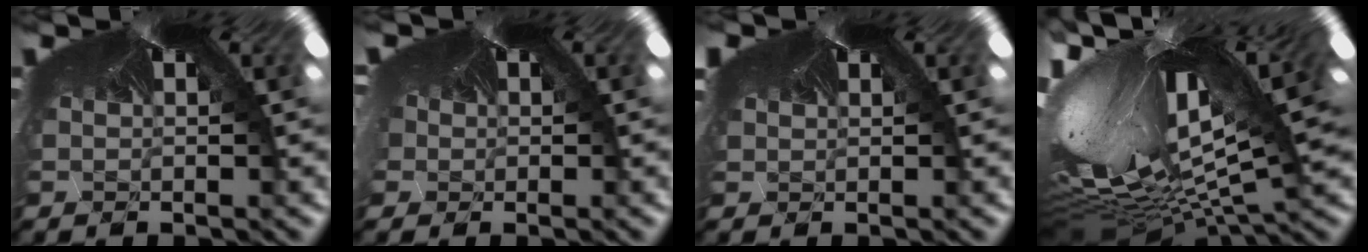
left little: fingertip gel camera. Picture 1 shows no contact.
{"total": 3.1, "force": [0.4, 1.6, 2.6], "torque": [-0.061, 0.001, 0.014]}
{"total": 1.7, "force": [0.8, 0.9, 1.2], "torque": [-0.035, 0.011, 0.014]}
{"total": 4.6, "force": [-3.6, 0.9, 2.7], "torque": [-0.111, -0.099, -0.011]}